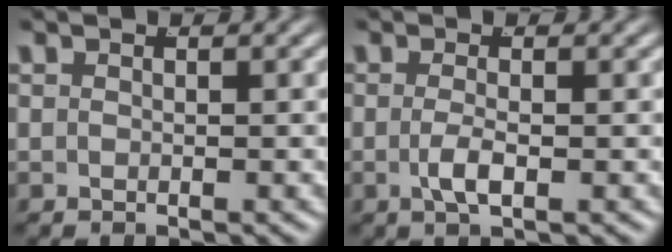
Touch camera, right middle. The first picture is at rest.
{"total": 1.8, "force": [-0.8, -0.1, 1.6], "torque": [-0.034, -0.013, -0.008]}